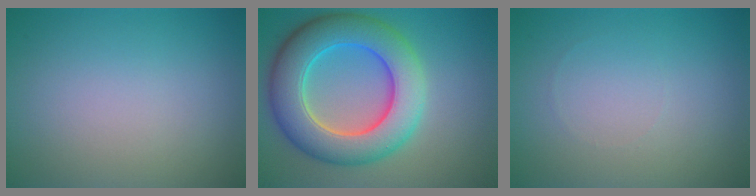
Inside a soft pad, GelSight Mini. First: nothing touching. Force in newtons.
{"total": 9.7, "press": 9.7, "slide": 0.5}
{"total": 0.0}